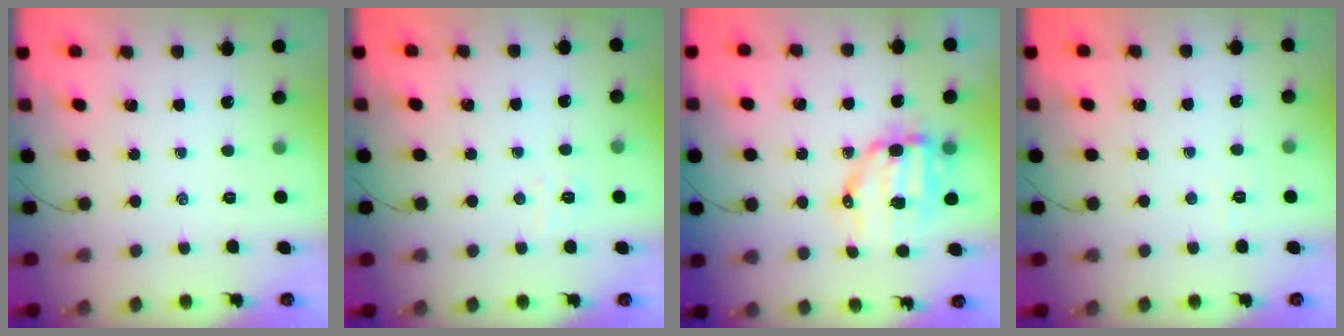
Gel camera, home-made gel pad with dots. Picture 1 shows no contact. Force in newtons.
{"total": 3.1, "press": 2.9, "slide": 1.0}
{"total": 10.9, "press": 10.7, "slide": 2.2}
{"total": 2.5, "press": 2.4, "slide": 0.7}